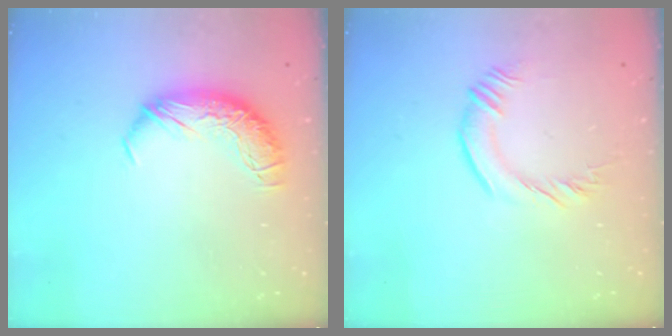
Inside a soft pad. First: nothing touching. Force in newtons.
{"total": 0.9, "press": 0.3, "slide": 0.8}